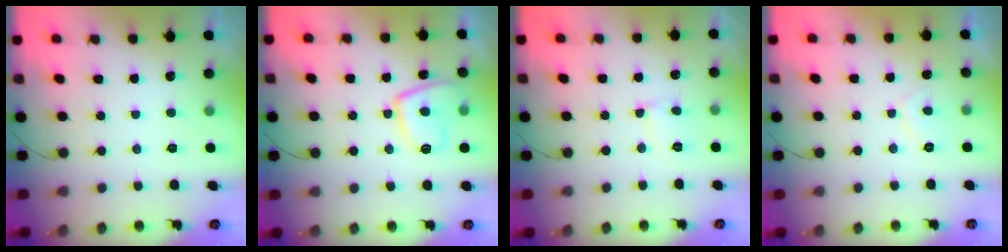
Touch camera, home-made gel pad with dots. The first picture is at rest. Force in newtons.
{"total": 10.7, "press": 10.6, "slide": 1.2}
{"total": 3.6, "press": 3.6, "slide": 0.4}
{"total": 2.0, "press": 1.8, "slide": 0.7}